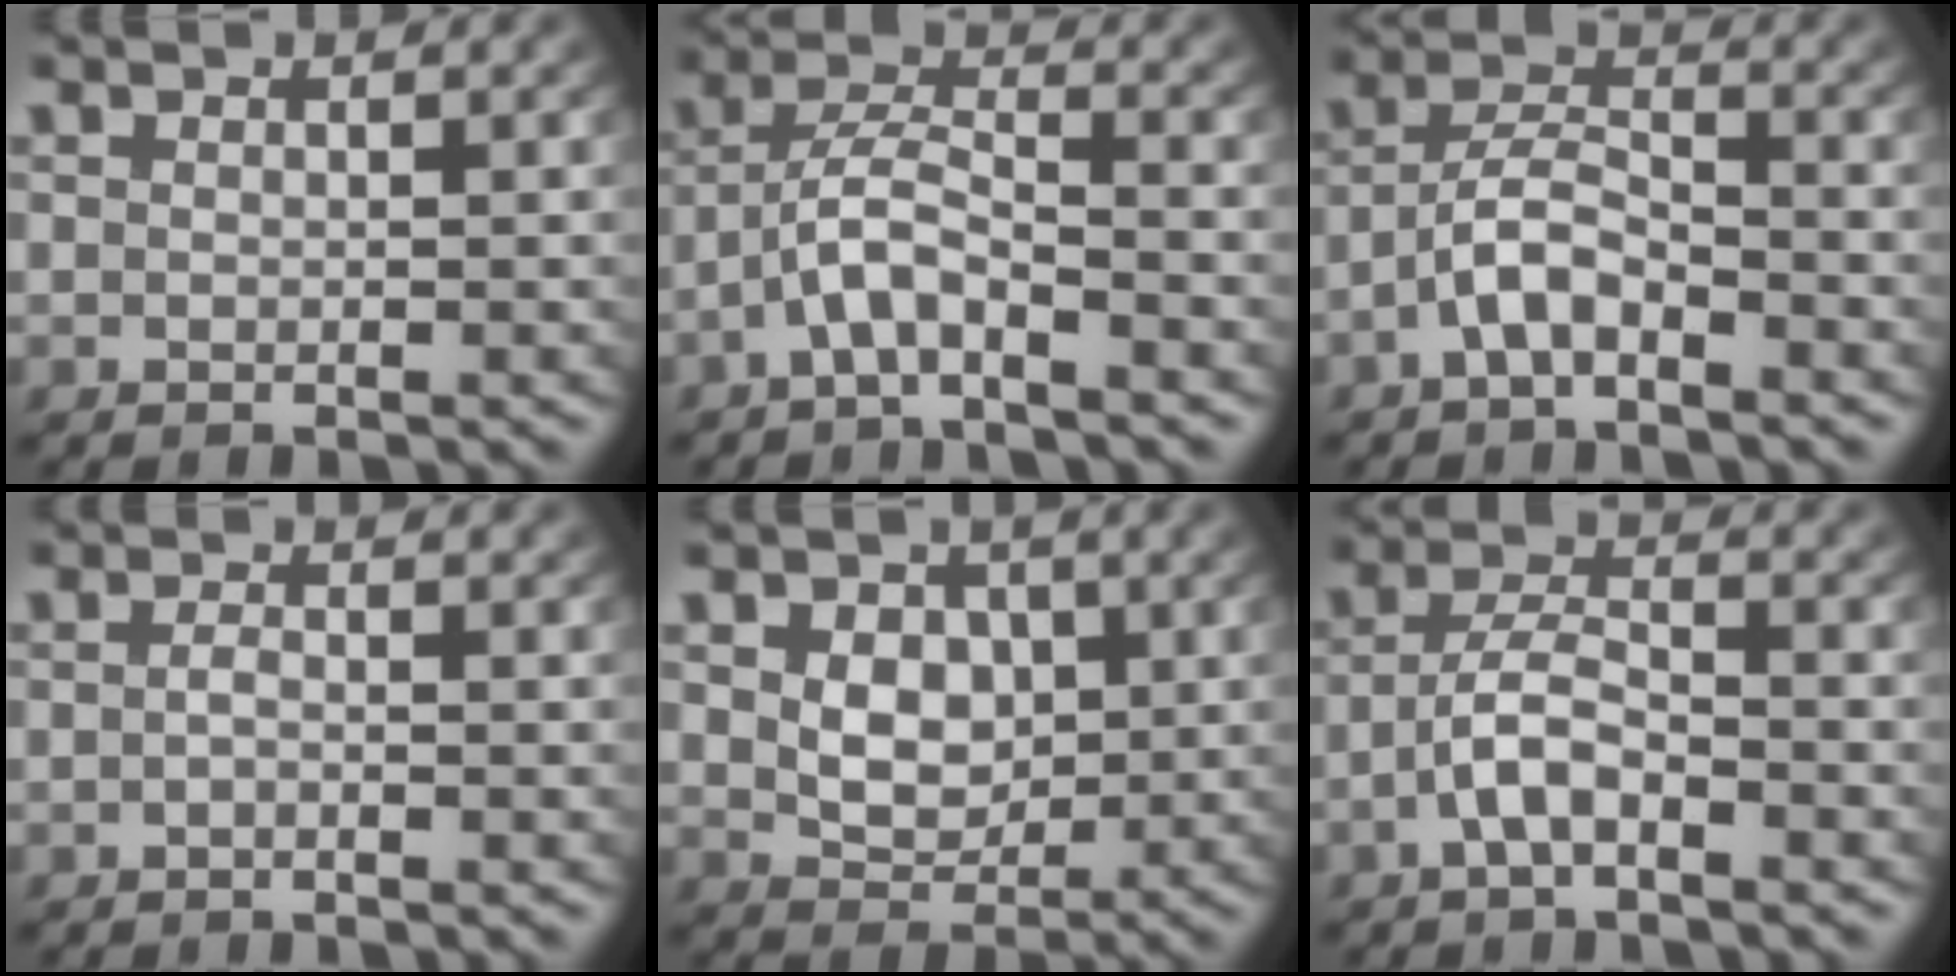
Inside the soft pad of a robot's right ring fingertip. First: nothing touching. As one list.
[{"total": 3.6, "force": [-1.7, 1.7, 2.6], "torque": [-0.056, -0.006, -0.033]}, {"total": 3.8, "force": [-2.3, 2.1, 2.3], "torque": [-0.041, -0.010, -0.042]}, {"total": 0.8, "force": [-0.6, 0.0, 0.5], "torque": [-0.017, -0.009, -0.006]}, {"total": 4.8, "force": [0.8, 3.8, 2.8], "torque": [-0.049, -0.021, 0.027]}, {"total": 3.4, "force": [-2.0, 1.4, 2.4], "torque": [-0.045, -0.003, -0.035]}]